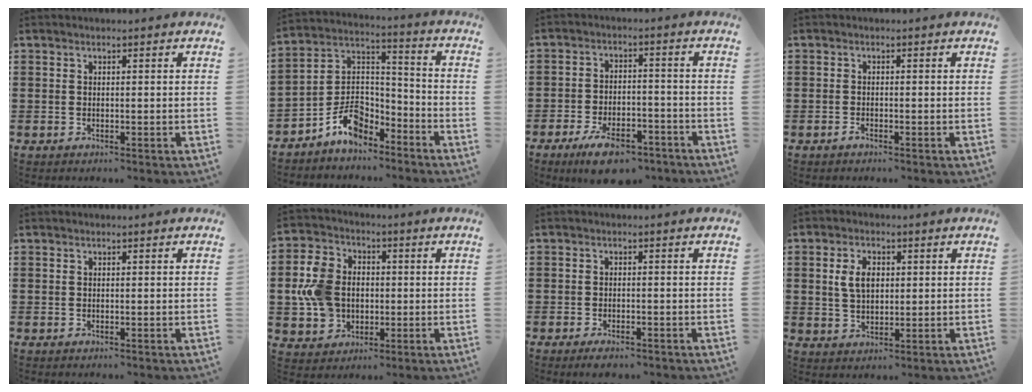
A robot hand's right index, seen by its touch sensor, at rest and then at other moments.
{"total": 8.5, "force": [-5.8, 4.8, 3.8], "torque": [-0.088, 0.014, -0.113]}
{"total": 6.7, "force": [-5.1, 2.3, 3.8], "torque": [-0.070, 0.013, -0.090]}
{"total": 0.8, "force": [-0.7, 0.2, 0.4], "torque": [-0.009, -0.003, -0.012]}
{"total": 0.0}
{"total": 8.7, "force": [-0.2, 7.1, 4.9], "torque": [-0.133, 0.015, -0.005]}
{"total": 1.6, "force": [-1.5, 0.4, 0.5], "torque": [-0.012, 0.000, -0.029]}
{"total": 4.6, "force": [0.9, 2.8, 3.5], "torque": [-0.083, 0.011, 0.011]}